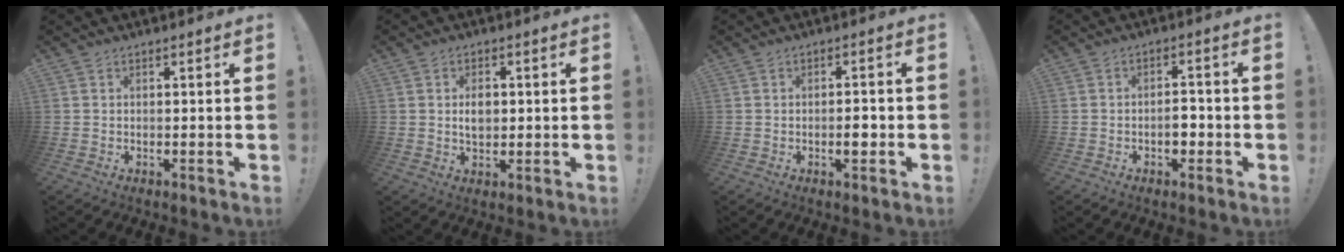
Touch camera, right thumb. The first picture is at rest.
{"total": 4.5, "force": [0.4, 3.1, 3.3], "torque": [-0.046, 0.001, 0.004]}
{"total": 3.1, "force": [-0.8, 1.4, 2.6], "torque": [-0.025, 0.002, -0.016]}
{"total": 4.8, "force": [-1.7, 2.8, 3.5], "torque": [-0.053, 0.012, -0.030]}